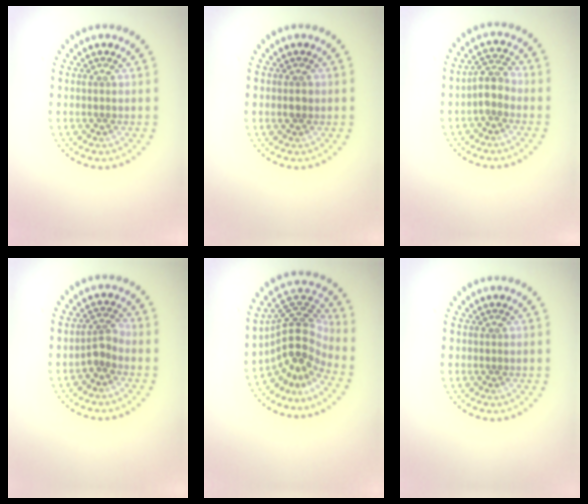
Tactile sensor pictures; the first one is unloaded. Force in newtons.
{"total": 1.0, "press": 1.0, "slide": 0.1}
{"total": 2.4, "press": 2.0, "slide": 1.3}
{"total": 1.9, "press": 1.4, "slide": 1.3}
{"total": 5.2, "press": 3.6, "slide": 3.7}
{"total": 0.0}